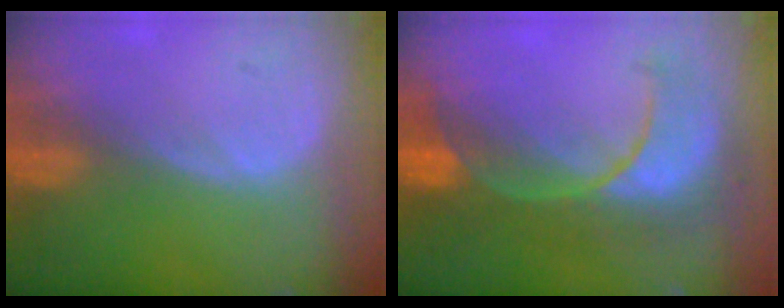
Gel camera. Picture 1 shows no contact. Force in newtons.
{"total": 8.9, "press": 8.9, "slide": 0.6}